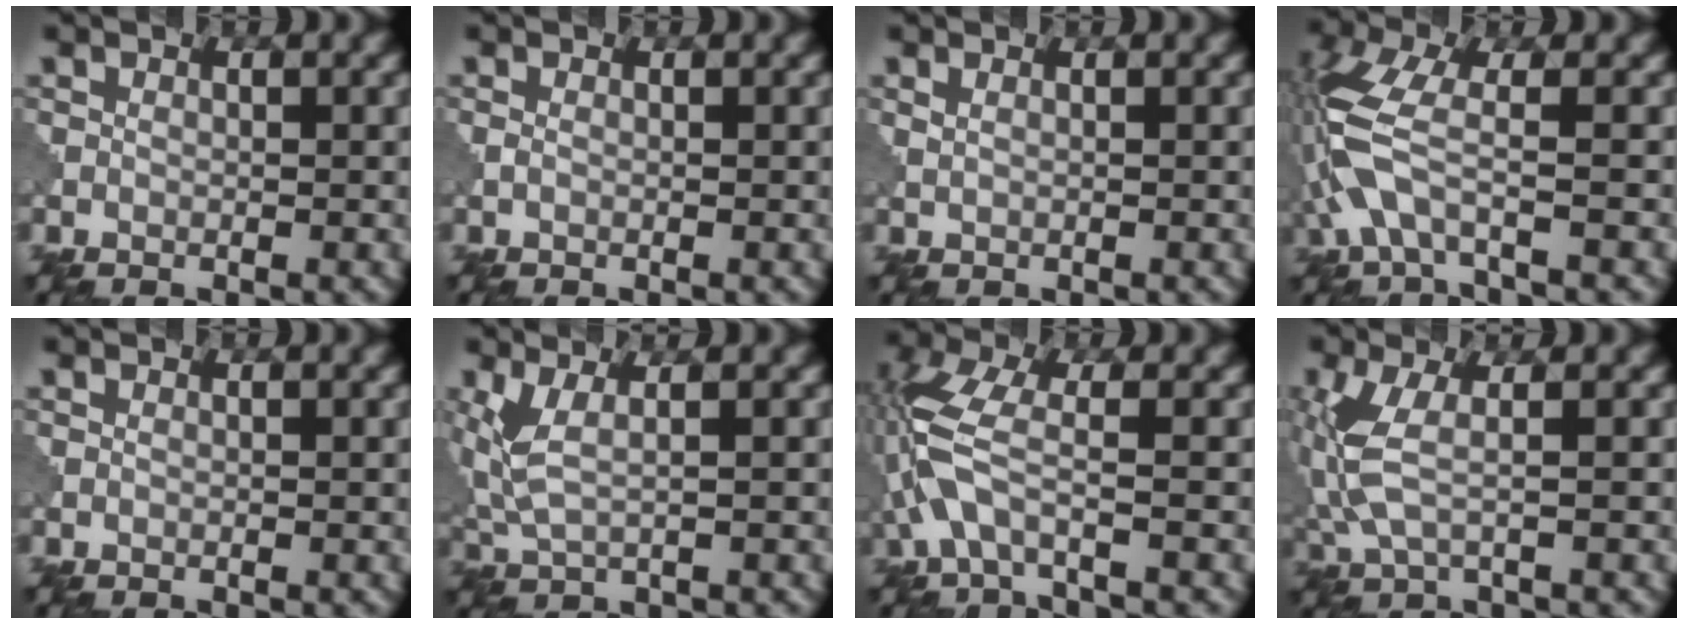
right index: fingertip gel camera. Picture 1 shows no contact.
{"total": 0.5, "force": [-0.1, 0.2, 0.5], "torque": [-0.014, -0.001, -0.004]}
{"total": 0.9, "force": [0.6, 0.4, 0.6], "torque": [-0.013, -0.001, 0.004]}
{"total": 5.9, "force": [-1.6, 1.9, 5.4], "torque": [-0.142, -0.004, -0.043]}
{"total": 0.0}
{"total": 4.0, "force": [1.0, 1.5, 3.5], "torque": [-0.099, -0.004, 0.023]}
{"total": 5.3, "force": [-1.6, 1.9, 4.7], "torque": [-0.124, 0.002, -0.044]}
{"total": 4.6, "force": [0.1, 1.7, 4.2], "torque": [-0.118, -0.007, 0.001]}